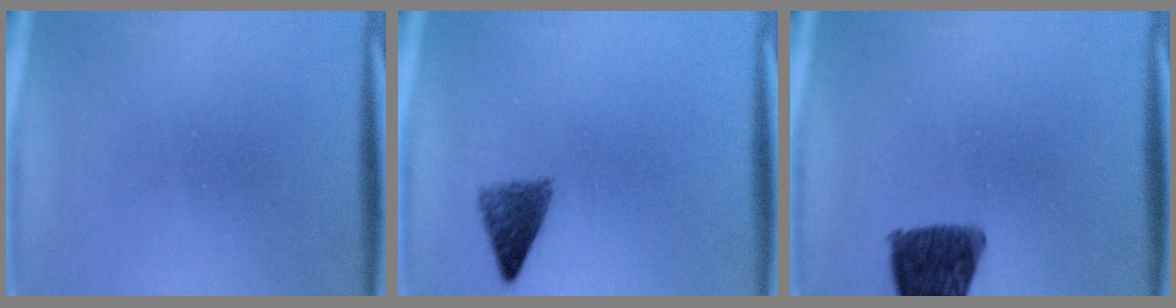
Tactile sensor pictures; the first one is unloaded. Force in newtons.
{"total": 3.3}
{"total": 10.0}